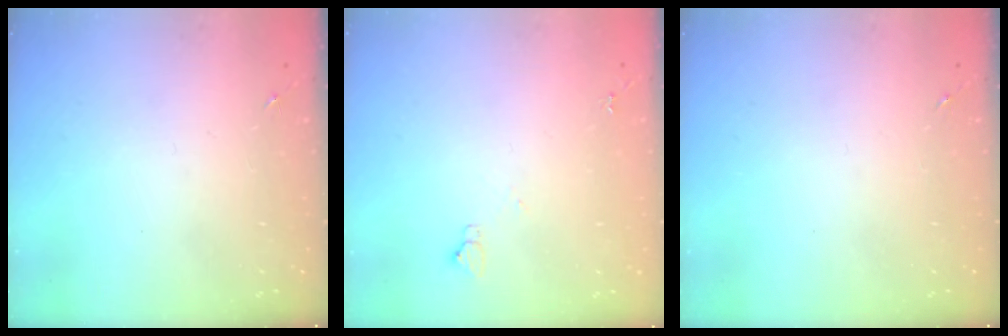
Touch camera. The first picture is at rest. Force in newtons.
{"total": 3.8, "press": 3.8, "slide": 0.5}
{"total": 0.0}